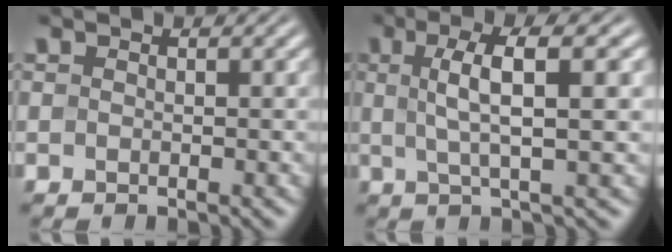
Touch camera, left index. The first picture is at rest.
{"total": 5.9, "force": [1.3, 1.3, 5.6], "torque": [-0.097, 0.010, 0.021]}